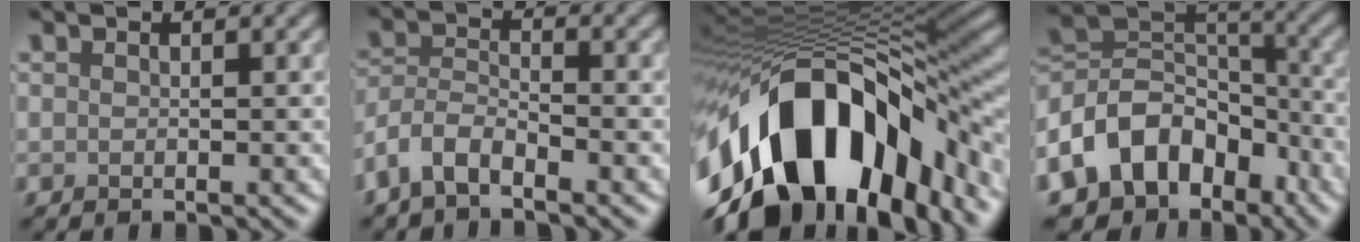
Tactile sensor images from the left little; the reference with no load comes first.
{"total": 3.7, "force": [-2.8, 1.3, 2.0], "torque": [-0.043, 0.001, -0.066]}
{"total": 16.6, "force": [-7.5, 8.8, 11.9], "torque": [-0.205, 0.013, -0.127]}
{"total": 10.8, "force": [-5.6, 7.8, 4.9], "torque": [-0.089, 0.006, -0.108]}